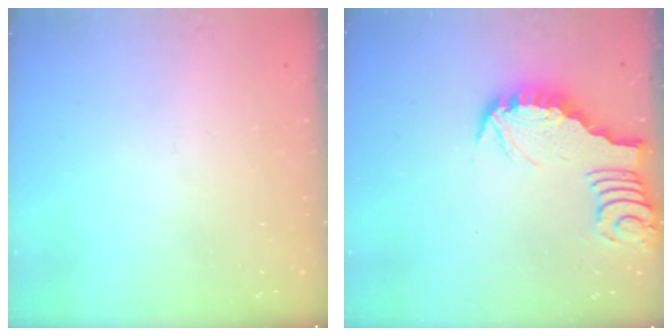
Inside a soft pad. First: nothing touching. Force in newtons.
{"total": 3.0, "press": 2.9, "slide": 0.3}